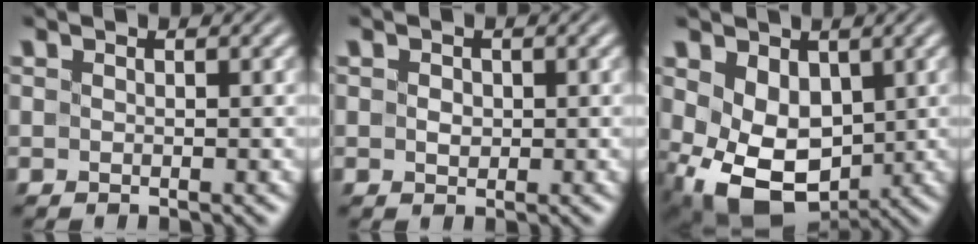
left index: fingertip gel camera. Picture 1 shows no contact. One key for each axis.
{"total": 1.0, "fx": 0.1, "fy": 0.8, "fz": 0.6, "tx": -0.012, "ty": -0.001, "tz": 0.000}
{"total": 8.4, "fx": -0.8, "fy": 6.0, "fz": 5.8, "tx": -0.116, "ty": -0.037, "tz": -0.002}